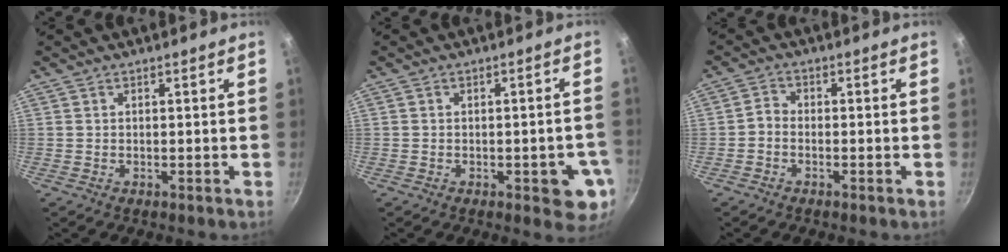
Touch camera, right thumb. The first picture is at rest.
{"total": 7.5, "force": [-2.2, 3.1, 6.4], "torque": [-0.051, 0.006, -0.027]}
{"total": 1.9, "force": [-1.1, 1.2, 1.0], "torque": [-0.026, 0.015, -0.030]}